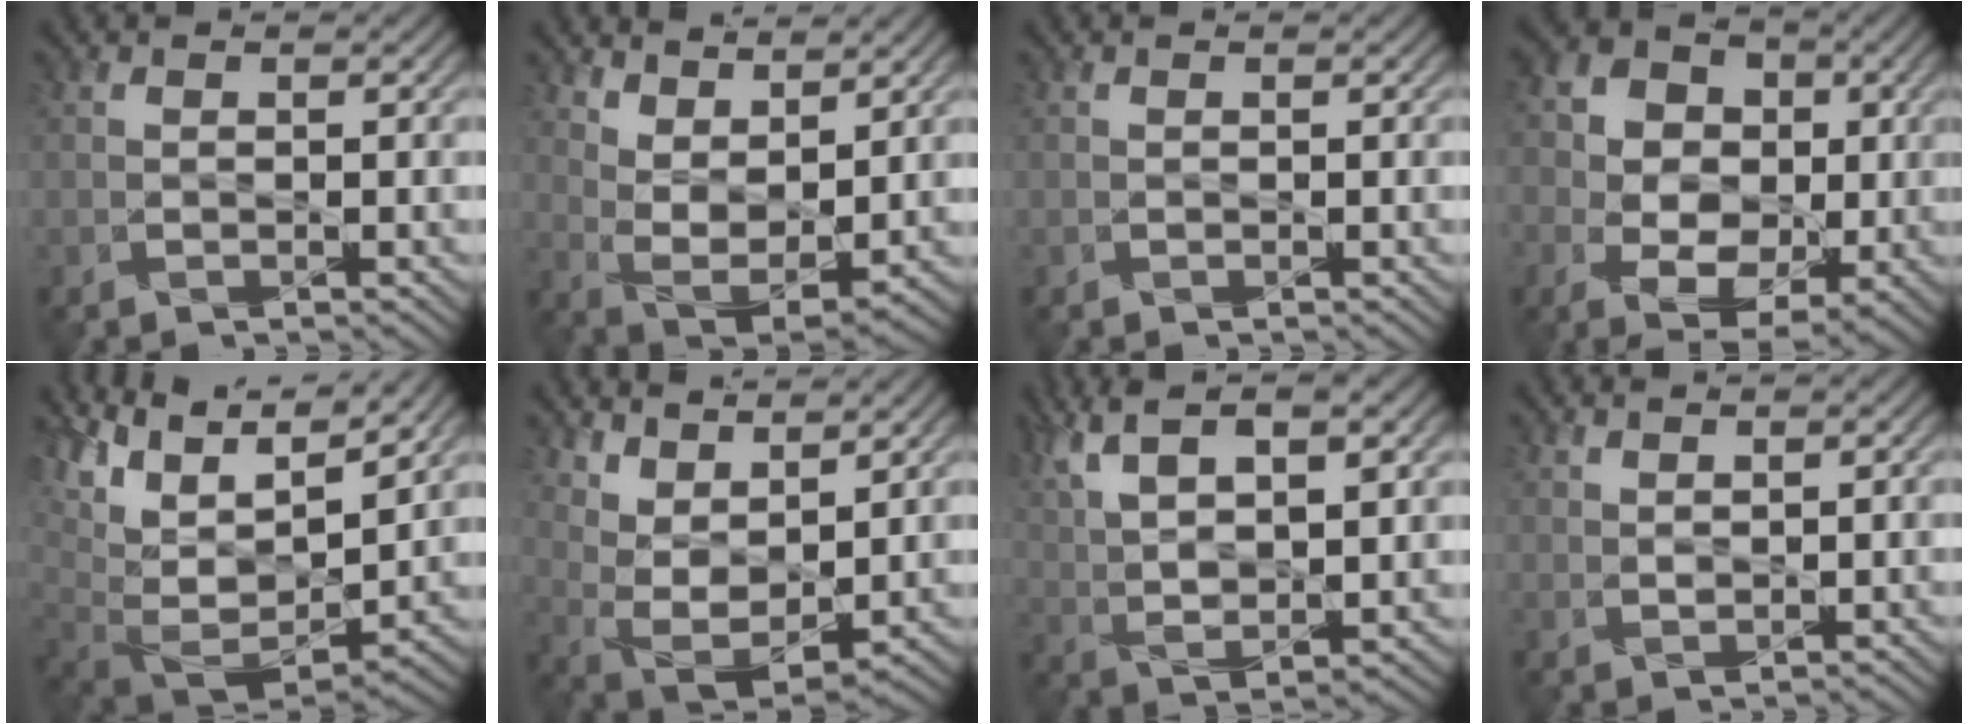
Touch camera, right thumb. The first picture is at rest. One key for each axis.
{"total": 6.8, "fx": 5.1, "fy": 2.3, "fz": 3.9, "tx": -0.087, "ty": -0.006, "tz": 0.099}
{"total": 0.0}
{"total": 9.6, "fx": -0.3, "fy": 7.8, "fz": 5.7, "tx": -0.129, "ty": -0.011, "tz": -0.005}
{"total": 14.7, "fx": 7.2, "fy": 7.0, "fz": 10.7, "tx": -0.231, "ty": 0.018, "tz": 0.144}
{"total": 8.0, "fx": 5.8, "fy": 2.7, "fz": 4.8, "tx": -0.118, "ty": -0.004, "tz": 0.110}
{"total": 12.4, "fx": 6.9, "fy": 4.5, "fz": 9.3, "tx": -0.214, "ty": 0.009, "tz": 0.120}
{"total": 0.9, "fx": 0.9, "fy": 0.0, "fz": 0.3, "tx": -0.008, "ty": -0.005, "tz": 0.020}